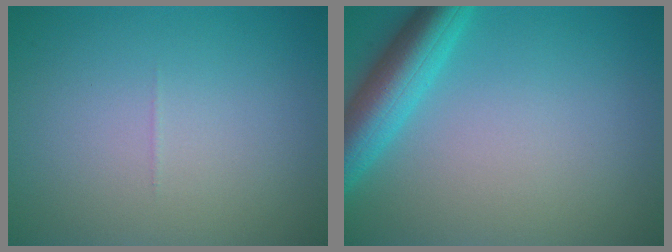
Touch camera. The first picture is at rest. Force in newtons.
{"total": 5.5, "press": 5.5, "slide": 0.3}